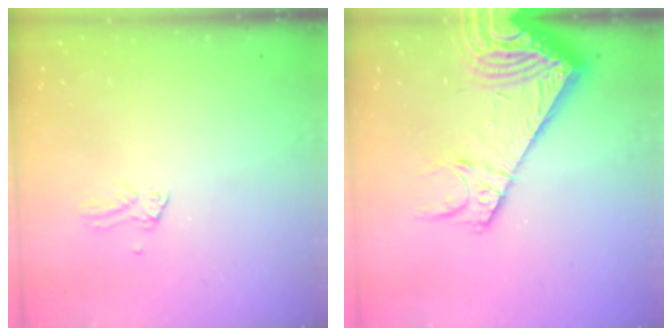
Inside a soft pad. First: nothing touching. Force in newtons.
{"total": 16.9, "press": 16.5, "slide": 3.4}